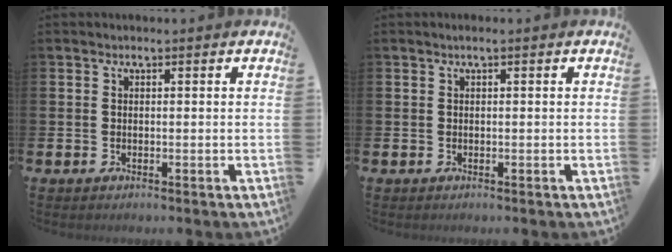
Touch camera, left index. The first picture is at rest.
{"total": 0.5, "force": [0.2, 0.0, 0.5], "torque": [-0.009, 0.003, 0.002]}